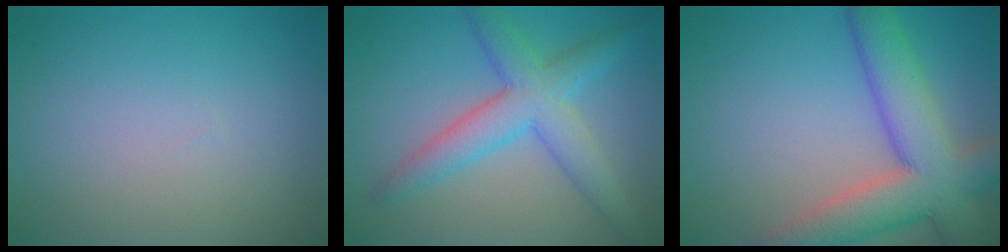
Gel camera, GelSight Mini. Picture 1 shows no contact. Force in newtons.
{"total": 5.4, "press": 5.4, "slide": 0.1}
{"total": 8.9, "press": 8.9, "slide": 0.4}